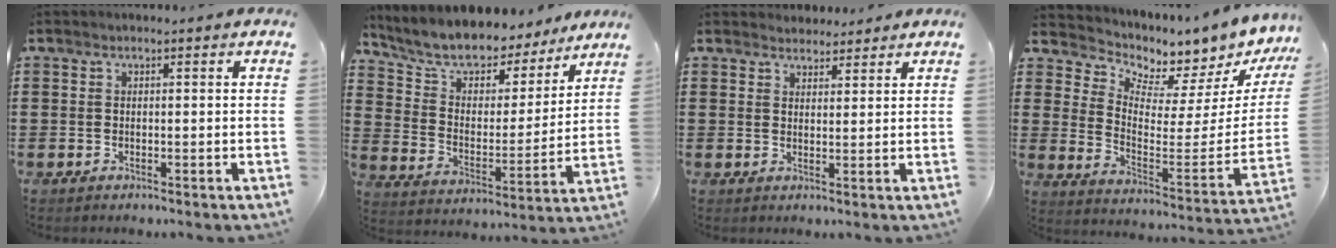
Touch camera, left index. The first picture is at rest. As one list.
[{"total": 7.7, "force": [7.2, 2.6, 1.3], "torque": [-0.070, -0.052, 0.125]}, {"total": 2.4, "force": [2.2, 0.8, -0.5], "torque": [0.003, -0.002, 0.044]}, {"total": 3.6, "force": [3.4, 0.6, -0.9], "torque": [-0.008, -0.068, 0.049]}]